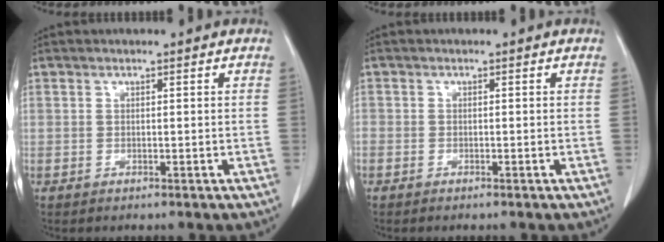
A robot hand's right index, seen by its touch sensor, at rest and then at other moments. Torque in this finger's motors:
{"motor_torque": [0.21, -0.18, -0.26, -0.04]}